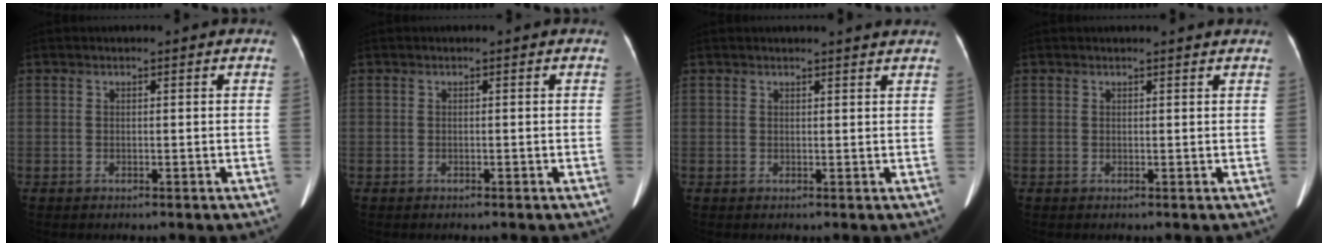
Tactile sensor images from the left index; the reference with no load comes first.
{"total": 0.0}
{"total": 2.7, "force": [2.6, -0.3, 0.7], "torque": [-0.012, 0.001, 0.026]}
{"total": 1.5, "force": [1.5, -0.2, 0.3], "torque": [-0.010, 0.002, 0.018]}